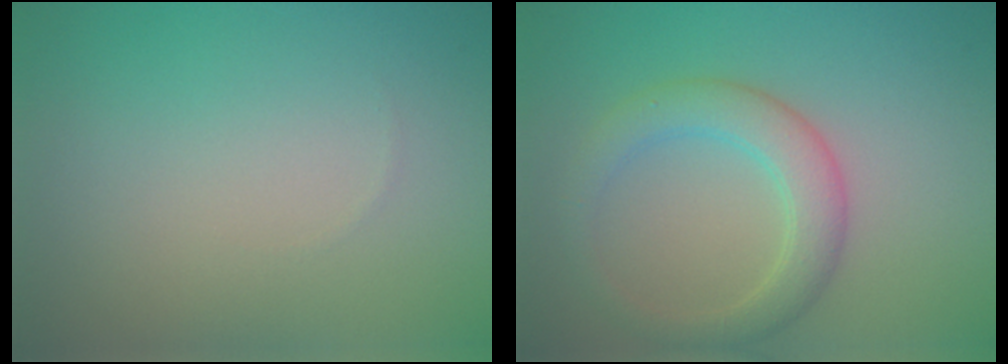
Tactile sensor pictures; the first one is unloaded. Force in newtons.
{"total": 3.8, "press": 3.8, "slide": 0.2}